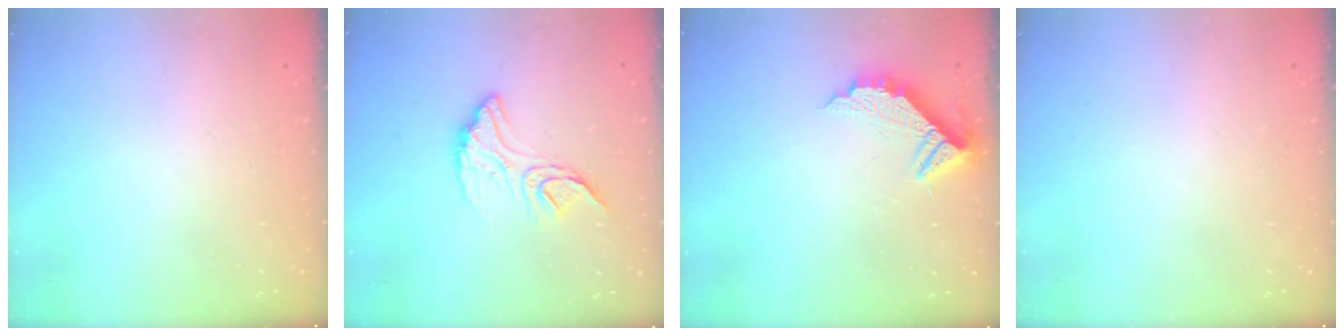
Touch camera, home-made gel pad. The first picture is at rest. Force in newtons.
{"total": 12.4, "press": 12.4, "slide": 0.7}
{"total": 9.0, "press": 9.0, "slide": 0.7}
{"total": 0.0}